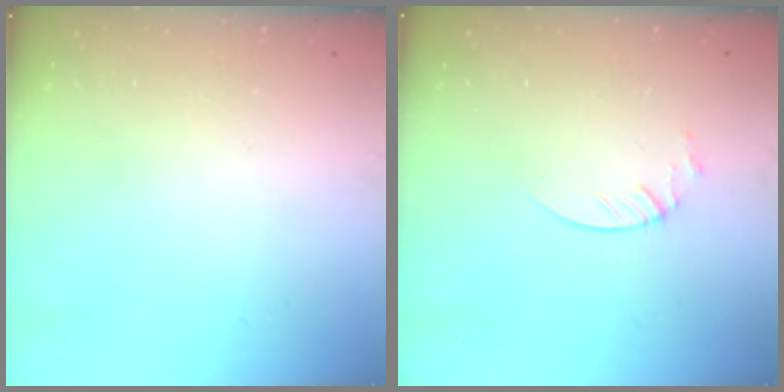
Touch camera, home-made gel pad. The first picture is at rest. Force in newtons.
{"total": 1.9, "press": 1.9, "slide": 0.2}